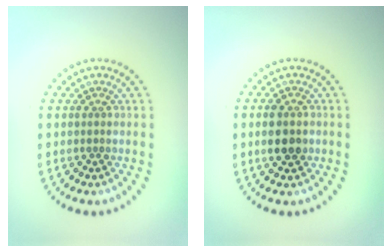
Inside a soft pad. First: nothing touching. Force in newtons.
{"total": 2.9, "press": 2.9, "slide": 0.2}